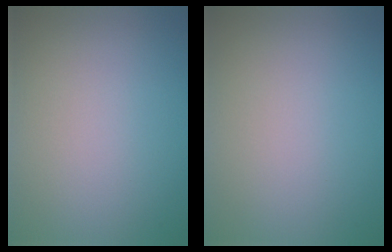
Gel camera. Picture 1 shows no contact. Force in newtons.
{"total": 0.0}